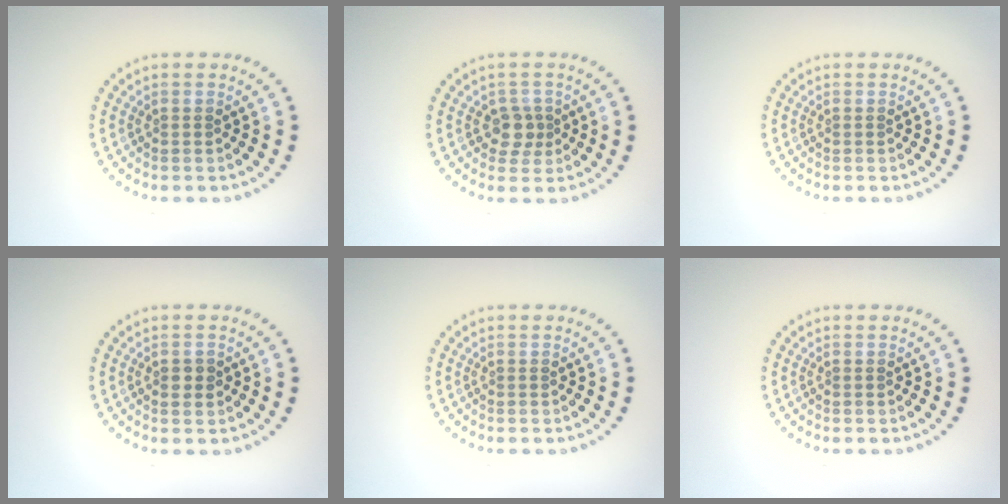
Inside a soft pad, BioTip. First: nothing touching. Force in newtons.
{"total": 2.0, "press": 1.7, "slide": 1.0}
{"total": 0.0}
{"total": 1.4, "press": 1.4, "slide": 0.2}
{"total": 0.0}
{"total": 0.0}